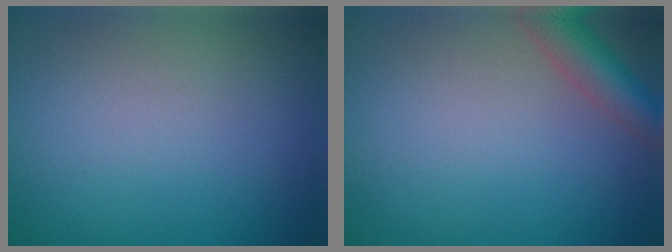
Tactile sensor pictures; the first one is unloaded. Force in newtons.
{"total": 4.2, "press": 4.2, "slide": 0.3}